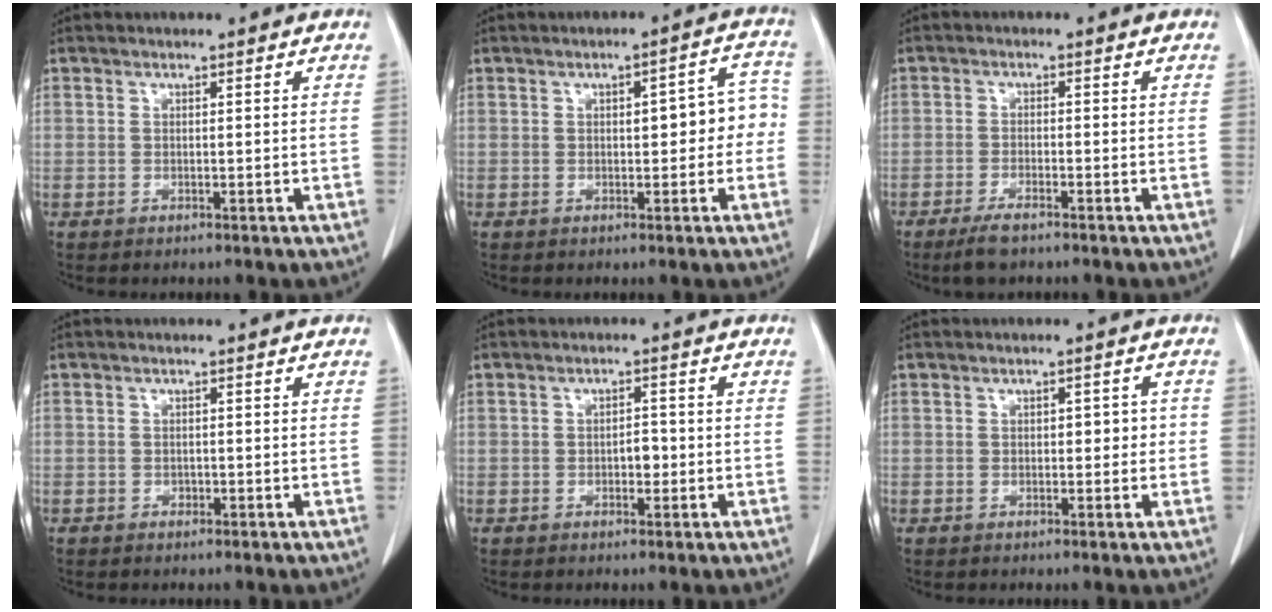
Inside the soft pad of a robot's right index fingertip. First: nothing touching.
{"total": 6.5, "force": [0.1, 2.5, 6.0], "torque": [-0.065, 0.033, 0.000]}
{"total": 3.9, "force": [-2.9, 0.7, 2.5], "torque": [-0.056, -0.007, -0.052]}
{"total": 0.6, "force": [-0.3, 0.4, 0.2], "torque": [-0.003, 0.002, -0.006]}
{"total": 2.0, "force": [-0.5, 1.1, 1.7], "torque": [-0.023, 0.004, -0.006]}
{"total": 2.6, "force": [0.1, 1.4, 2.1], "torque": [-0.023, 0.008, 0.001]}